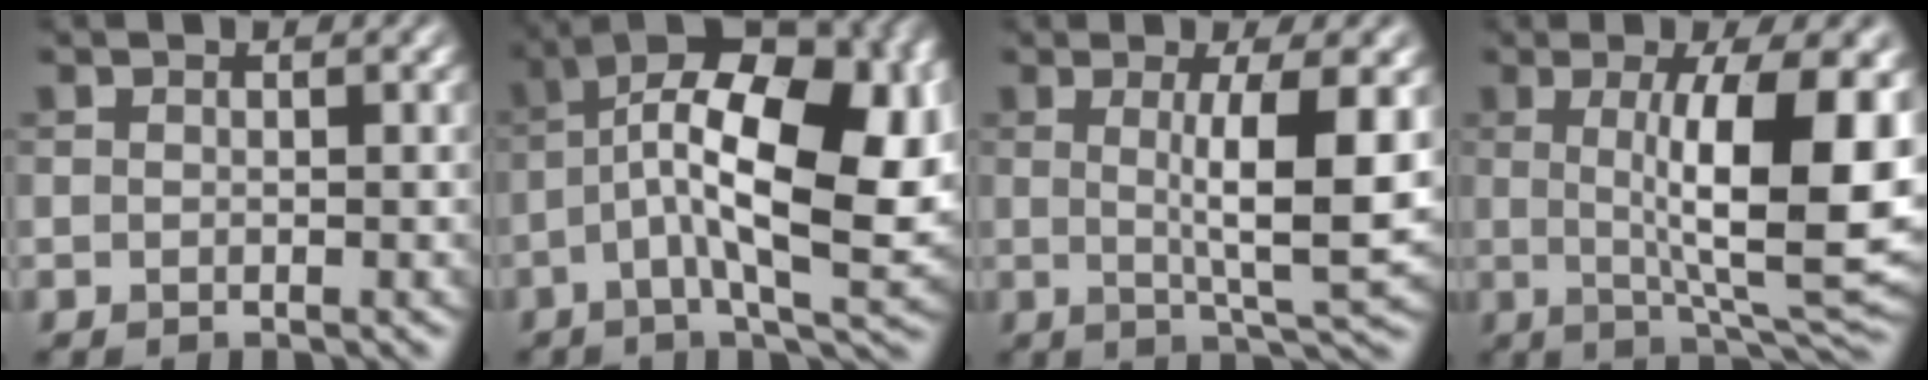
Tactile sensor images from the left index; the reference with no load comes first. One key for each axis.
{"total": 15.1, "fx": 0.4, "fy": 6.0, "fz": 13.8, "tx": -0.225, "ty": 0.011, "tz": 0.011}
{"total": 6.6, "fx": 0.7, "fy": 1.2, "fz": 6.4, "tx": -0.091, "ty": -0.005, "tz": 0.014}
{"total": 11.5, "fx": 1.3, "fy": 2.6, "fz": 11.1, "tx": -0.156, "ty": -0.007, "tz": 0.026}